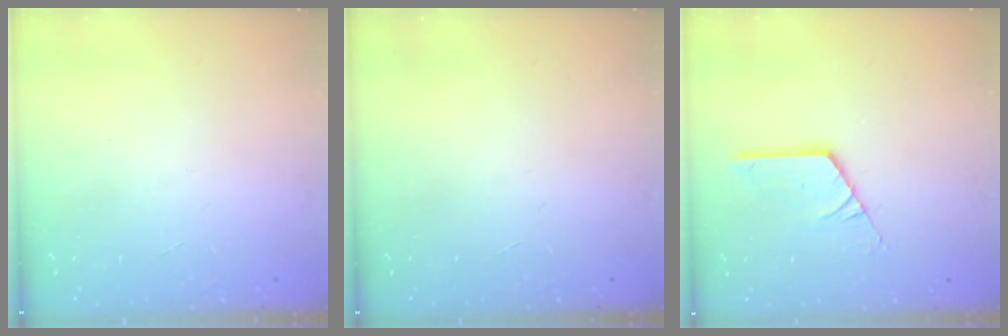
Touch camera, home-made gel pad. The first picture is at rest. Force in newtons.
{"total": 0.0}
{"total": 5.3, "press": 5.2, "slide": 0.5}